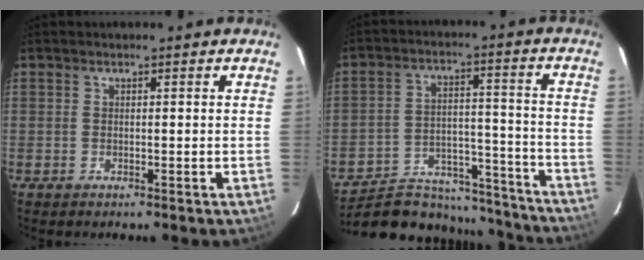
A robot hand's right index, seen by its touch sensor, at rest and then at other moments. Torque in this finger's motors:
{"motor_torque": [0.95, -0.99, 0.32, 0.05]}